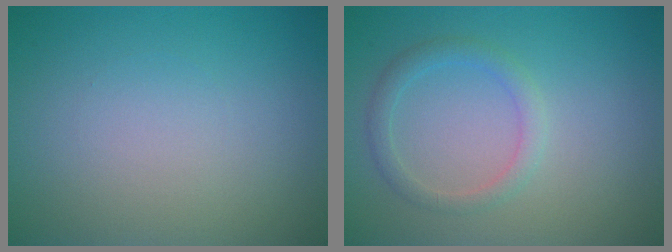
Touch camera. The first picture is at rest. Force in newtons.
{"total": 1.9, "press": 1.9, "slide": 0.1}